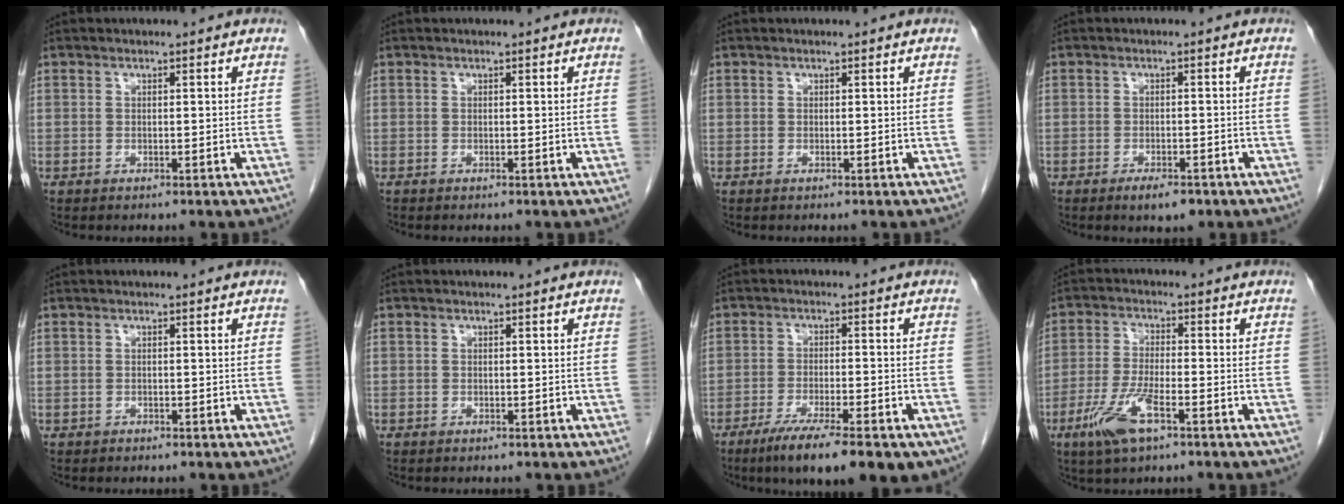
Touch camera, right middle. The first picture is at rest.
{"total": 0.0}
{"total": 0.0}
{"total": 3.2, "force": [-2.2, 1.1, 2.2], "torque": [-0.038, -0.002, -0.030]}
{"total": 0.7, "force": [-0.6, 0.4, 0.1], "torque": [-0.014, 0.001, -0.010]}
{"total": 0.5, "force": [-0.4, 0.4, 0.0], "torque": [-0.006, 0.003, -0.008]}
{"total": 13.6, "force": [-9.0, 2.6, 9.9], "torque": [-0.128, -0.021, -0.137]}
{"total": 7.4, "force": [-4.0, 1.6, 6.0], "torque": [-0.132, -0.010, -0.074]}